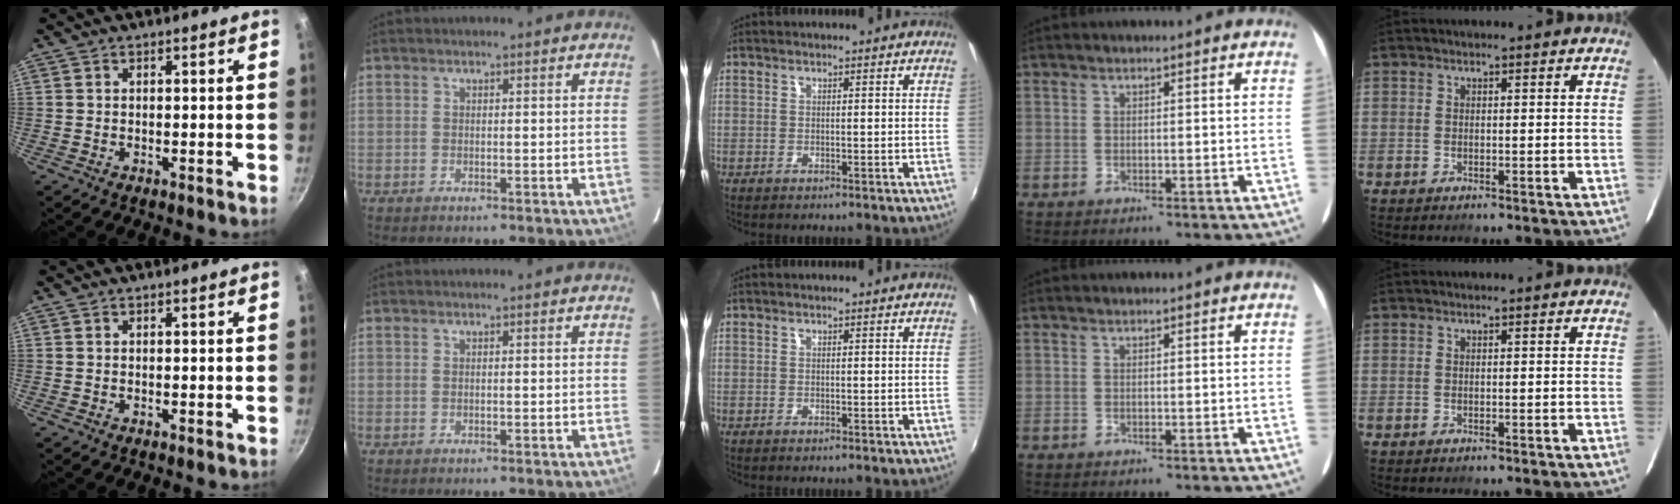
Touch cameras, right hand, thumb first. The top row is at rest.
{}